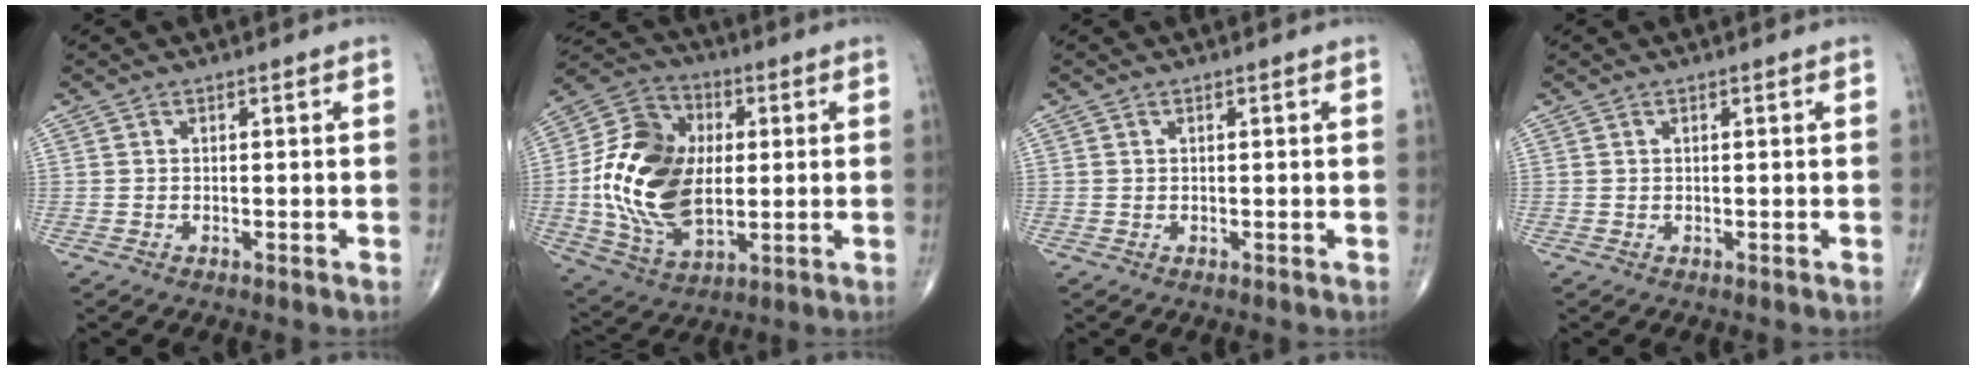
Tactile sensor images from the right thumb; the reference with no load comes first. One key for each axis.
{"total": 20.2, "fx": 0.7, "fy": 13.0, "fz": 15.4, "tx": -0.277, "ty": 0.002, "tz": 0.015}
{"total": 0.0}
{"total": 0.0}